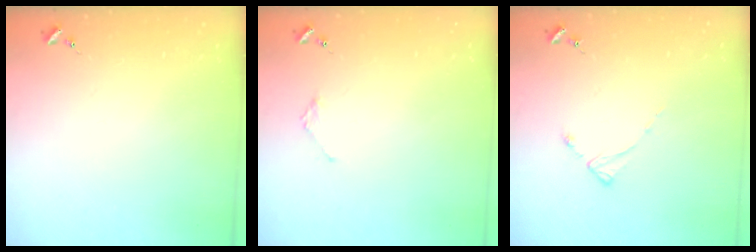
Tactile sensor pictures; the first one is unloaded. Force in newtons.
{"total": 1.8, "press": 1.8, "slide": 0.2}
{"total": 2.2, "press": 2.2, "slide": 0.4}